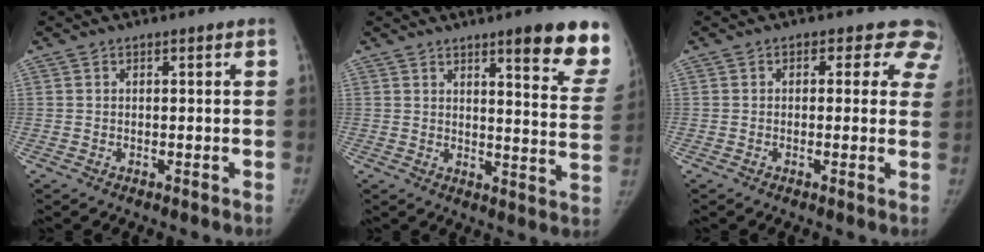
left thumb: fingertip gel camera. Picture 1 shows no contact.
{"total": 15.2, "force": [10.4, 2.8, 10.6], "torque": [-0.092, -0.060, 0.123]}
{"total": 6.8, "force": [4.7, 4.4, 2.2], "torque": [0.030, -0.007, 0.027]}